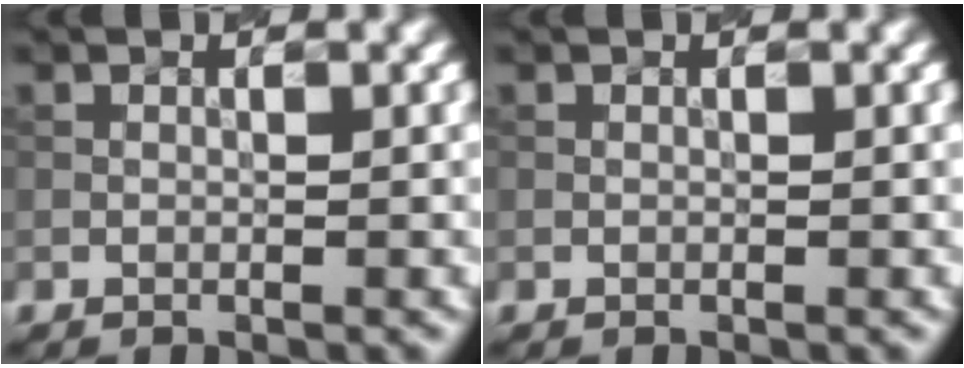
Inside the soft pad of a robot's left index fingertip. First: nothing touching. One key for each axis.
{"total": 0.0}